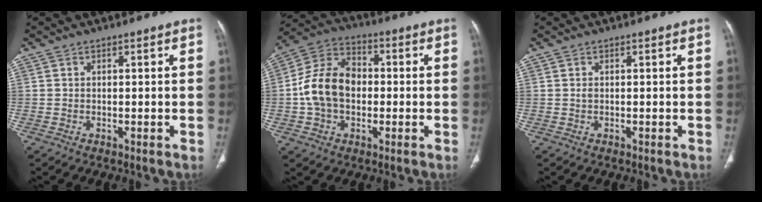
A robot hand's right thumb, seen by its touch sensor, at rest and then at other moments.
{"total": 13.3, "force": [-0.8, 9.6, 9.2], "torque": [-0.159, 0.035, -0.020]}
{"total": 0.5, "force": [0.0, 0.4, 0.4], "torque": [-0.009, 0.001, 0.001]}